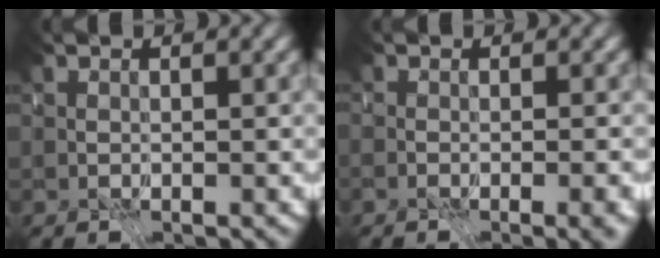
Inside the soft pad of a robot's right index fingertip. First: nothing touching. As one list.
[{"total": 3.9, "force": [-2.1, 1.5, 2.9], "torque": [0.012, -0.017, -0.025]}]